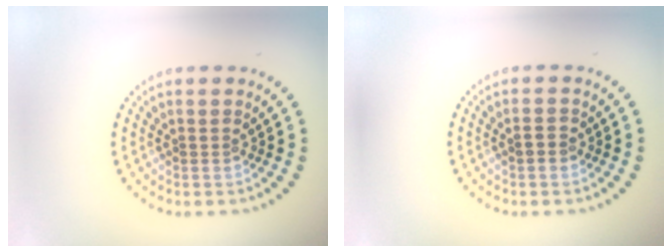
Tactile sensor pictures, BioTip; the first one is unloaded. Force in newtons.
{"total": 0.7, "press": 0.7, "slide": 0.3}